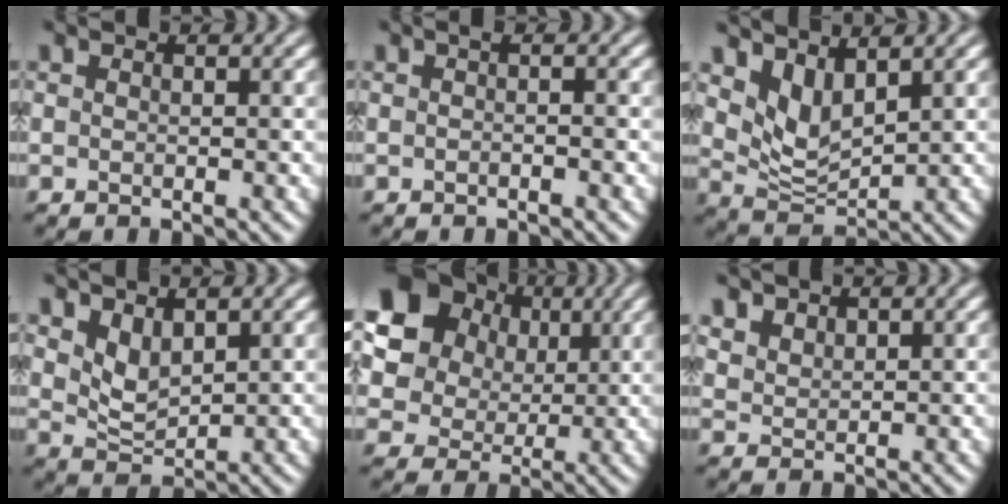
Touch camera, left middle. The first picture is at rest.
{"total": 0.6, "force": [-0.4, 0.1, 0.5], "torque": [-0.004, 0.001, -0.009]}
{"total": 3.2, "force": [2.1, 1.5, 1.9], "torque": [-0.048, -0.007, 0.049]}
{"total": 2.0, "force": [1.4, 1.0, 1.1], "torque": [-0.024, -0.003, 0.036]}
{"total": 11.5, "force": [4.5, 9.3, 5.1], "torque": [-0.137, 0.035, 0.091]}
{"total": 2.0, "force": [1.8, 0.7, -0.1], "torque": [-0.003, 0.004, 0.051]}